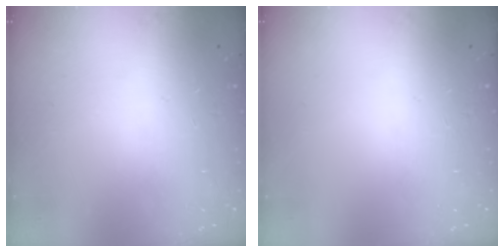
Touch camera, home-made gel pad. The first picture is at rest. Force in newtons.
{"total": 0.0}